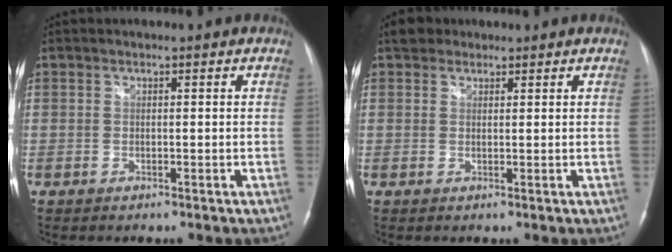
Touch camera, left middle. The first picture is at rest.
{"total": 2.5, "force": [1.8, 1.6, 0.5], "torque": [-0.011, 0.018, 0.030]}